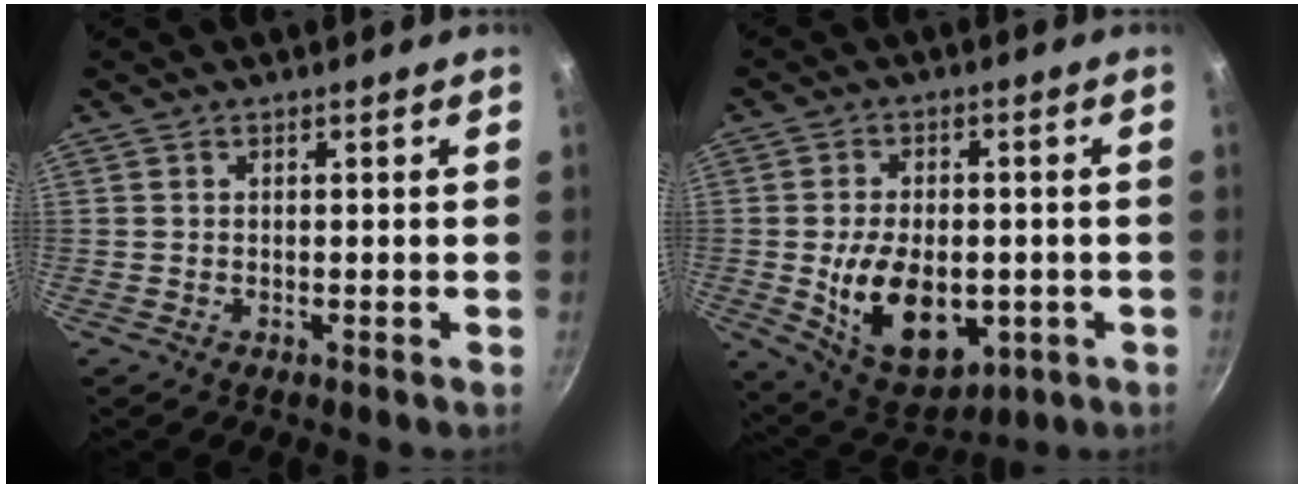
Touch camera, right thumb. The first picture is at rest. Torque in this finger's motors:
{"motor_torque": [-0.43, 0.91, 0.66, 0.20, 0.06]}